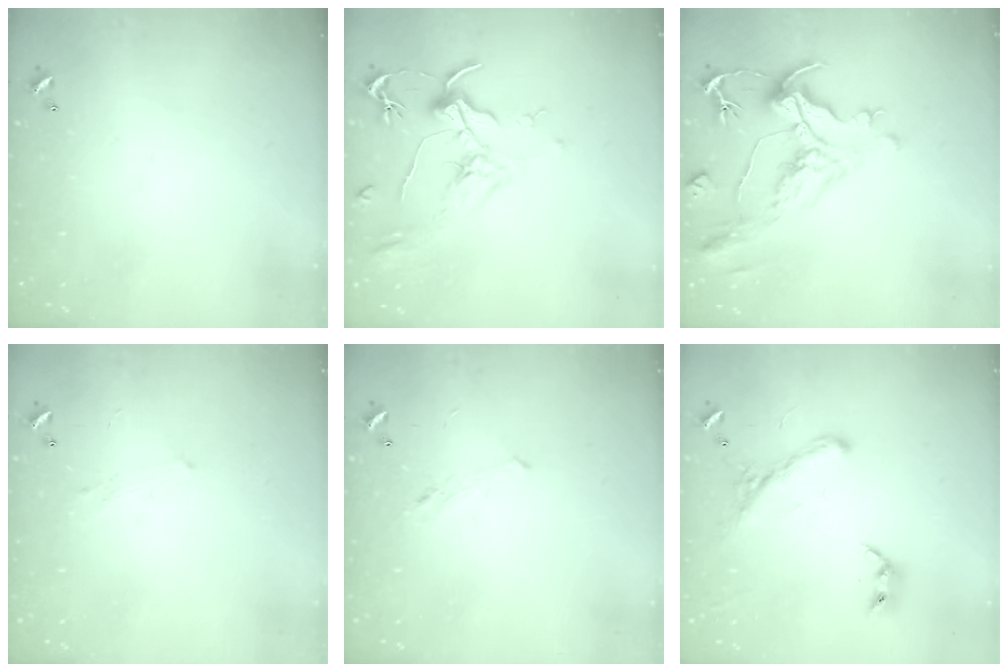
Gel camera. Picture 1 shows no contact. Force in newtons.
{"total": 2.0, "press": 1.7, "slide": 0.9}
{"total": 1.9, "press": 0.8, "slide": 1.8}
{"total": 0.8, "press": 0.6, "slide": 0.6}
{"total": 1.2, "press": 0.8, "slide": 0.9}
{"total": 2.6, "press": 2.3, "slide": 1.3}